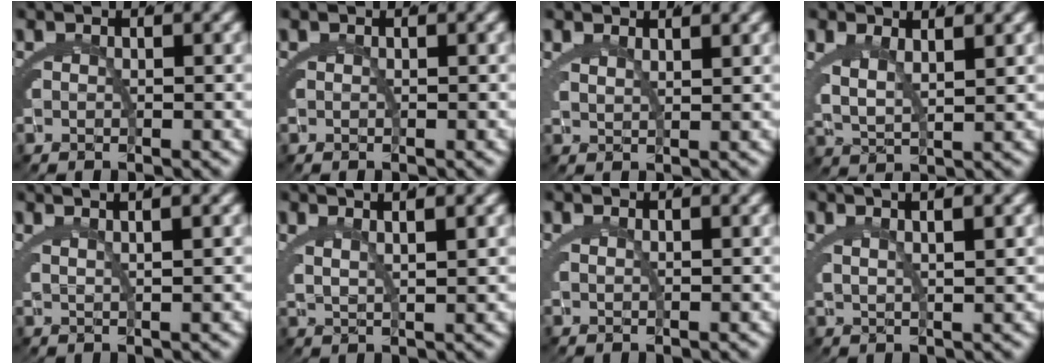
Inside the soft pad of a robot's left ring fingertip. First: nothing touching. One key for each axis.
{"total": 0.0}
{"total": 1.9, "fx": 1.8, "fy": -0.4, "fz": 0.6, "tx": -0.012, "ty": -0.008, "tz": 0.041}
{"total": 4.0, "fx": 1.6, "fy": 1.9, "fz": 3.1, "tx": -0.074, "ty": -0.011, "tz": 0.037}
{"total": 4.4, "fx": 3.3, "fy": 0.4, "fz": 2.9, "tx": -0.029, "ty": 0.019, "tz": 0.050}
{"total": 4.6, "fx": 3.2, "fy": 1.0, "fz": 3.2, "tx": -0.046, "ty": 0.009, "tz": 0.053}
{"total": 1.2, "fx": 0.9, "fy": -0.7, "fz": 0.3, "tx": -0.003, "ty": -0.002, "tz": 0.020}
{"total": 4.5, "fx": 3.0, "fy": 0.7, "fz": 3.3, "tx": -0.038, "ty": 0.015, "tz": 0.046}